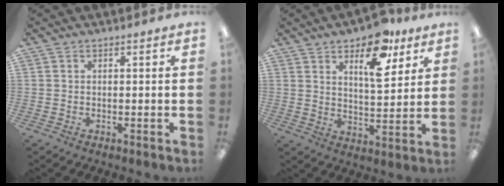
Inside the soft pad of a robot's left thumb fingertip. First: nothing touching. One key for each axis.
{"total": 13.4, "fx": 8.4, "fy": 6.0, "fz": 8.5, "tx": -0.113, "ty": -0.038, "tz": 0.139}